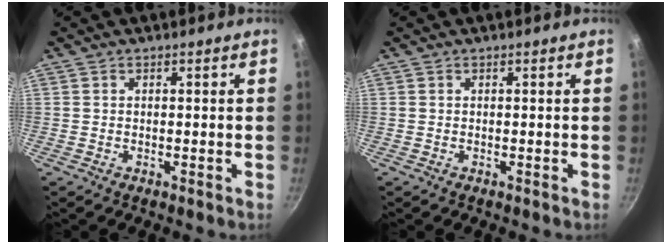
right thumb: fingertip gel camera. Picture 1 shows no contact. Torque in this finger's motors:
{"motor_torque": [-0.01, 0.00, 0.00, 0.00, 0.00]}